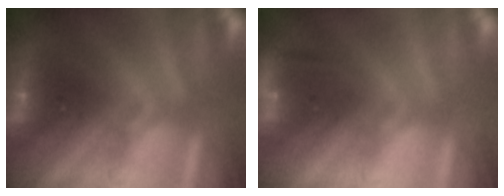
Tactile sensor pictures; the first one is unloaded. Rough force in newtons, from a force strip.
{"total": 4.5}